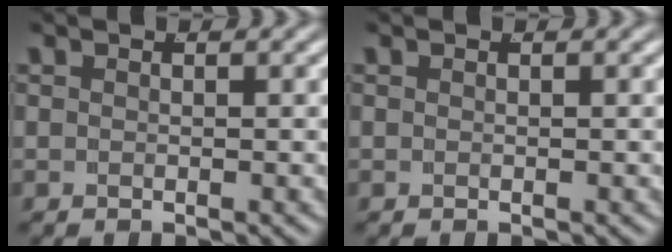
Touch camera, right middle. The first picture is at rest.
{"total": 0.0}